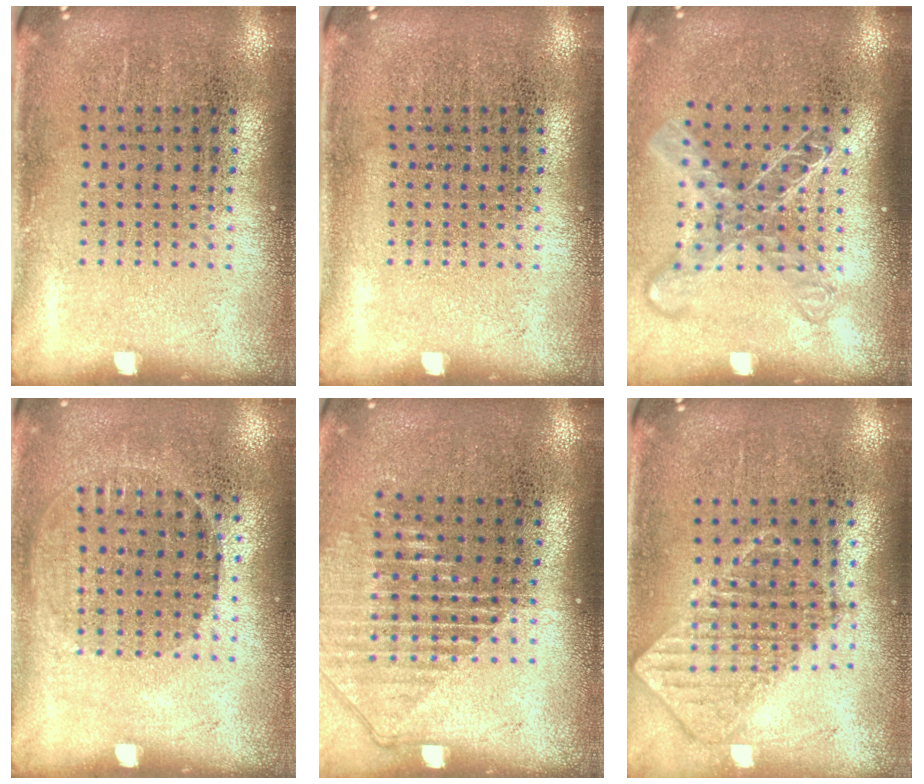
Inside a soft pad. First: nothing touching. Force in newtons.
{"total": 0.0}
{"total": 1.7, "press": 1.4, "slide": 1.0}
{"total": 0.9, "press": 0.8, "slide": 0.4}
{"total": 1.3, "press": 1.2, "slide": 0.6}
{"total": 0.9, "press": 0.9, "slide": 0.1}